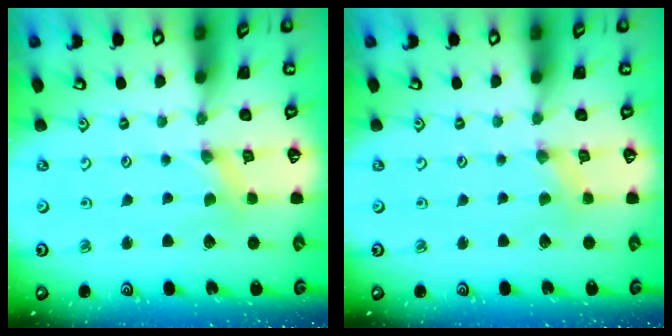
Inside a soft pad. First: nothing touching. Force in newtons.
{"total": 0.6, "press": 0.6, "slide": 0.2}